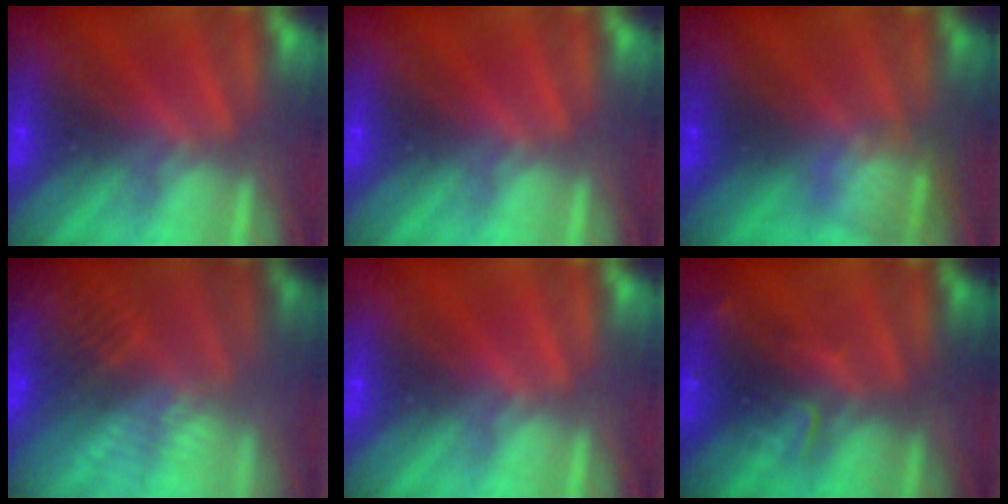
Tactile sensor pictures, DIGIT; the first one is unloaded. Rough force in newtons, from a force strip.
{"total": 0.0}
{"total": 2.3}
{"total": 8.3}
{"total": 0.0}
{"total": 4.5}